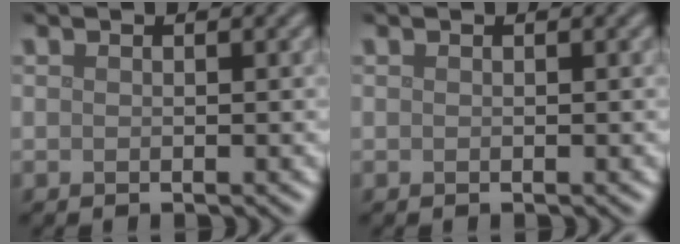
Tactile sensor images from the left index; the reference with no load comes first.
{"total": 0.0}